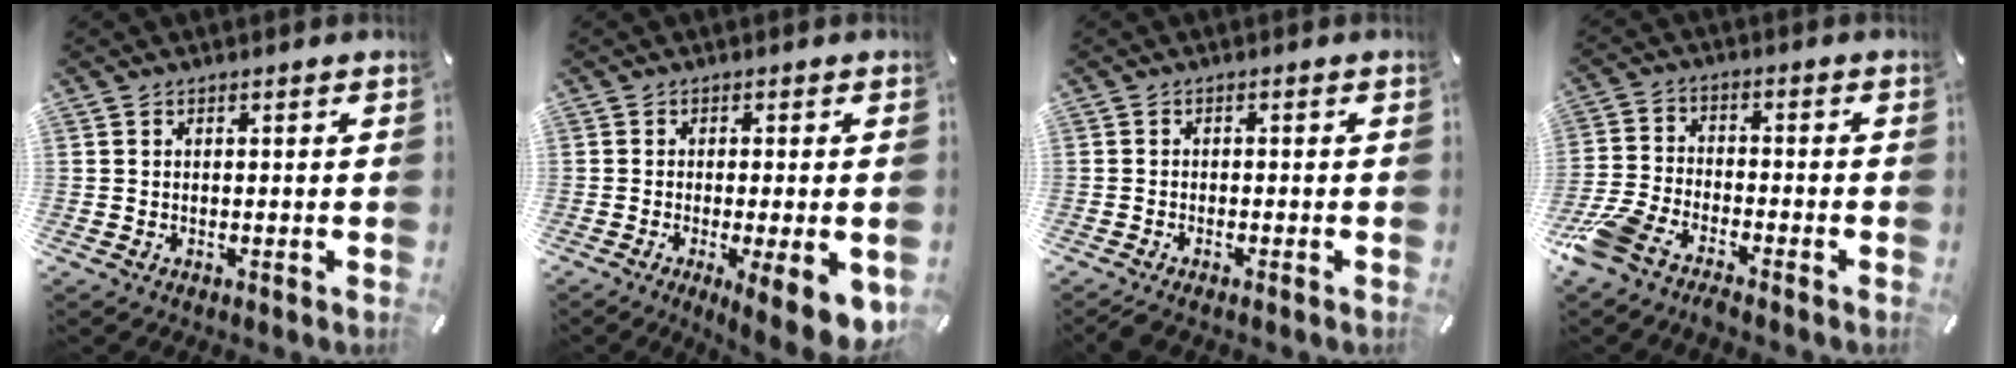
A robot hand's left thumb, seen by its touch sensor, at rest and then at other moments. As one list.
[{"total": 9.0, "force": [-2.6, 1.2, 8.5], "torque": [-0.123, -0.009, -0.034]}, {"total": 1.4, "force": [-1.1, 0.1, 1.0], "torque": [-0.017, 0.004, -0.021]}, {"total": 9.1, "force": [-7.3, 3.0, 4.6], "torque": [-0.110, 0.022, -0.146]}]